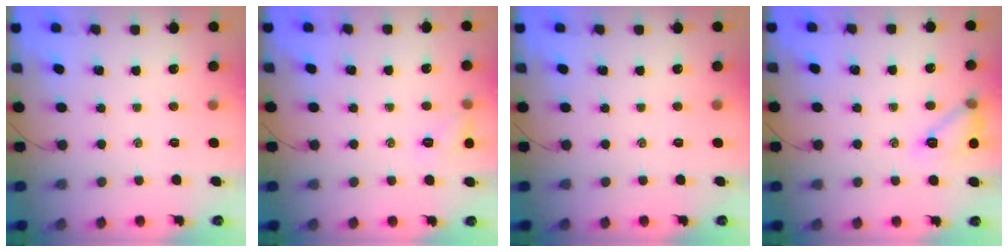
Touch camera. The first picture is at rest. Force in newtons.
{"total": 6.5, "press": 6.2, "slide": 1.7}
{"total": 0.0}
{"total": 10.9, "press": 10.9, "slide": 0.6}